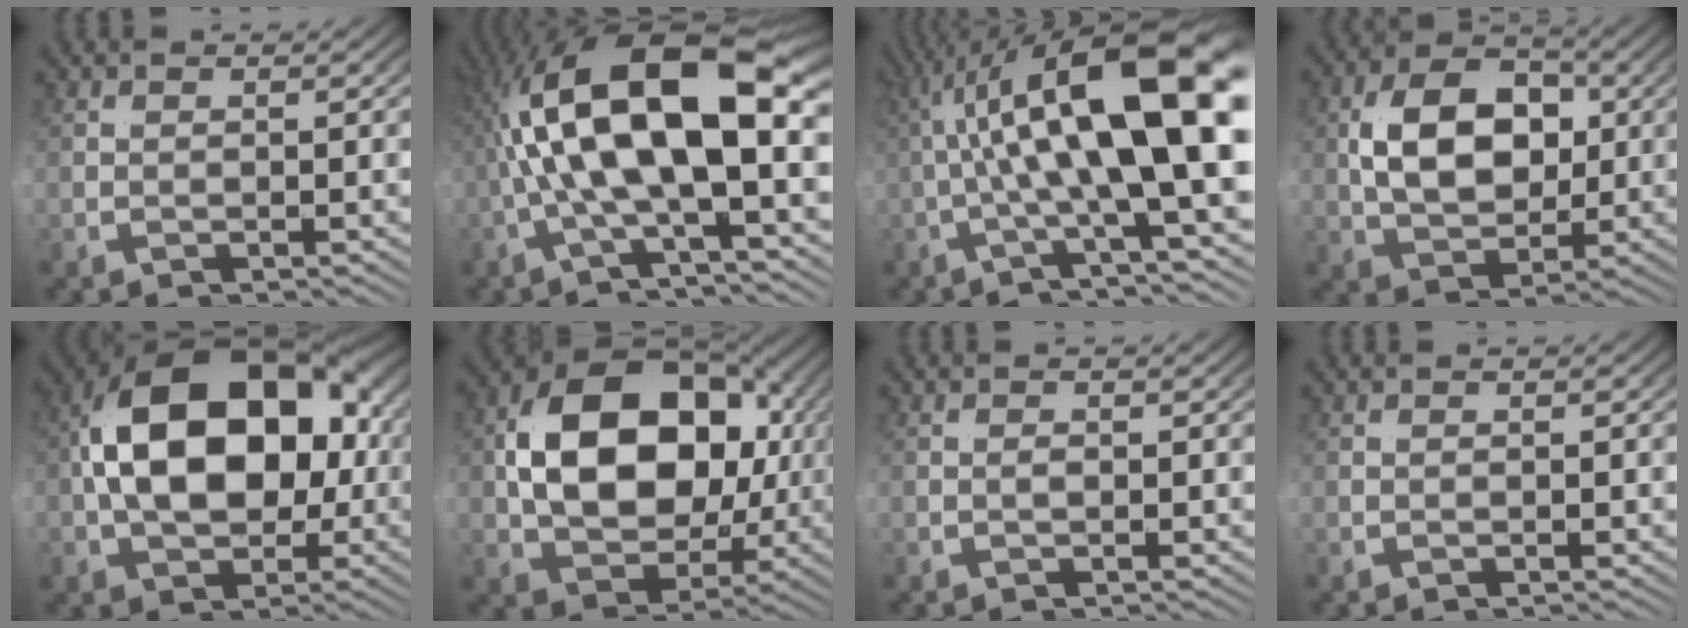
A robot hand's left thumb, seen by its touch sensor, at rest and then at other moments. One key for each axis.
{"total": 15.0, "fx": 0.8, "fy": 6.1, "fz": 13.7, "tx": -0.252, "ty": 0.021, "tz": -0.006}
{"total": 14.2, "fx": 0.6, "fy": 2.7, "fz": 13.9, "tx": -0.203, "ty": 0.040, "tz": -0.013}
{"total": 8.7, "fx": 0.5, "fy": 5.8, "fz": 6.6, "tx": -0.127, "ty": -0.012, "tz": 0.007}
{"total": 17.6, "fx": 0.5, "fy": 11.3, "fz": 13.5, "tx": -0.264, "ty": -0.031, "tz": 0.020}
{"total": 15.0, "fx": 1.5, "fy": 9.6, "fz": 11.4, "tx": -0.223, "ty": -0.009, "tz": 0.021}
{"total": 0.5, "fx": -0.1, "fy": 0.2, "fz": 0.5, "tx": -0.007, "ty": 0.000, "tz": -0.003}
{"total": 0.0}